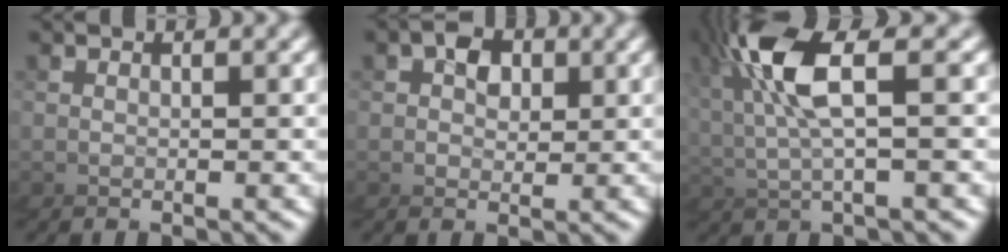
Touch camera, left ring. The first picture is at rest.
{"total": 2.7, "force": [1.1, 2.4, -0.4], "torque": [-0.021, -0.006, 0.014]}
{"total": 5.1, "force": [1.7, 1.4, 4.7], "torque": [-0.135, 0.013, 0.030]}